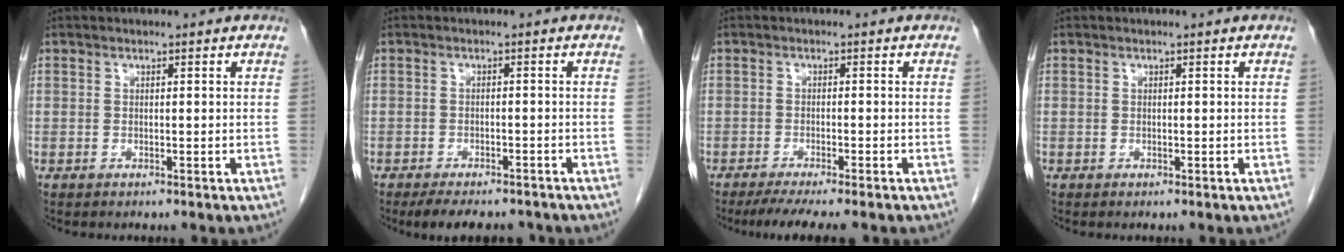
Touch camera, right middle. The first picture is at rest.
{"total": 8.4, "force": [-7.2, 2.8, 3.3], "torque": [-0.043, -0.003, -0.095]}
{"total": 7.4, "force": [-6.1, 0.3, 4.1], "torque": [-0.053, -0.012, -0.093]}
{"total": 0.0}